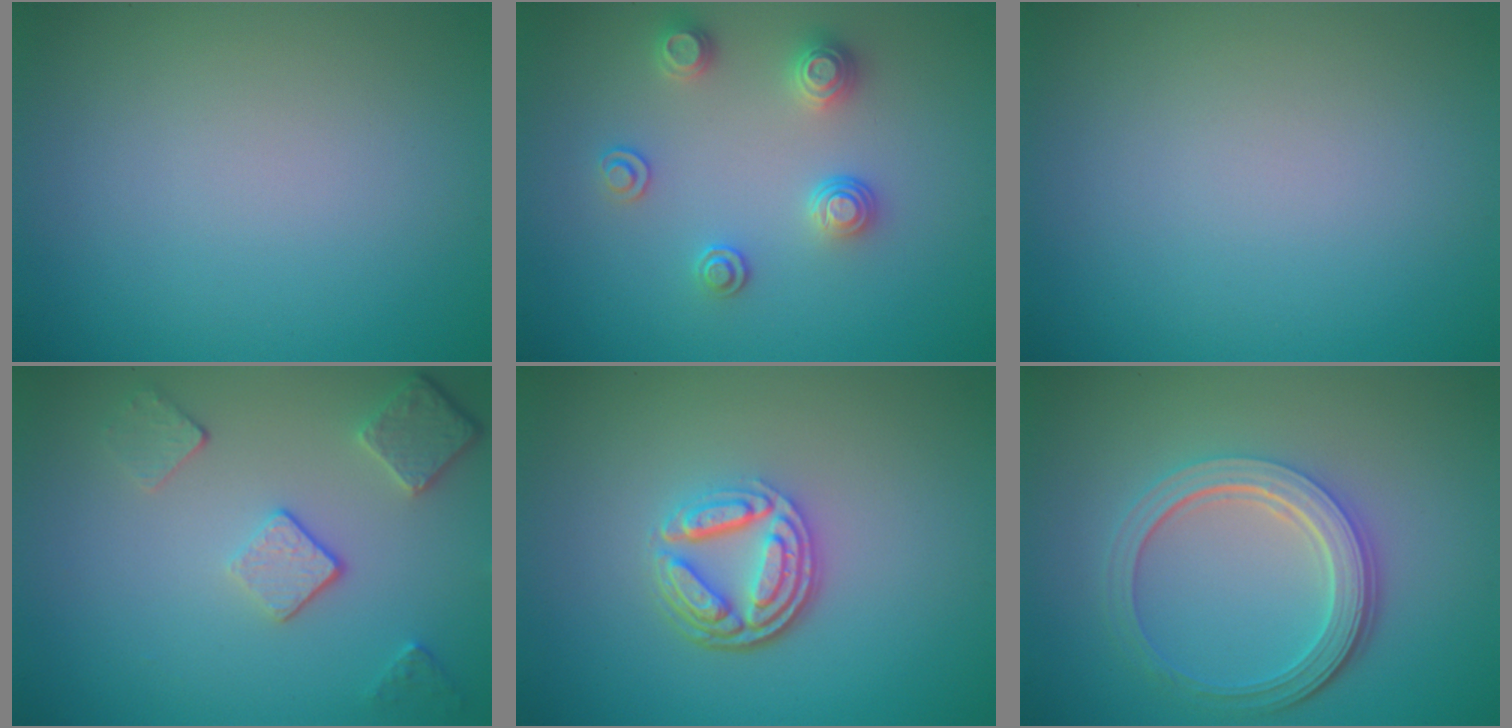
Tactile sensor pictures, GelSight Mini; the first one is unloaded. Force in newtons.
{"total": 2.6, "press": 2.6, "slide": 0.4}
{"total": 0.0}
{"total": 3.5, "press": 2.8, "slide": 2.1}
{"total": 4.6, "press": 3.5, "slide": 3.1}
{"total": 5.2, "press": 3.9, "slide": 3.4}